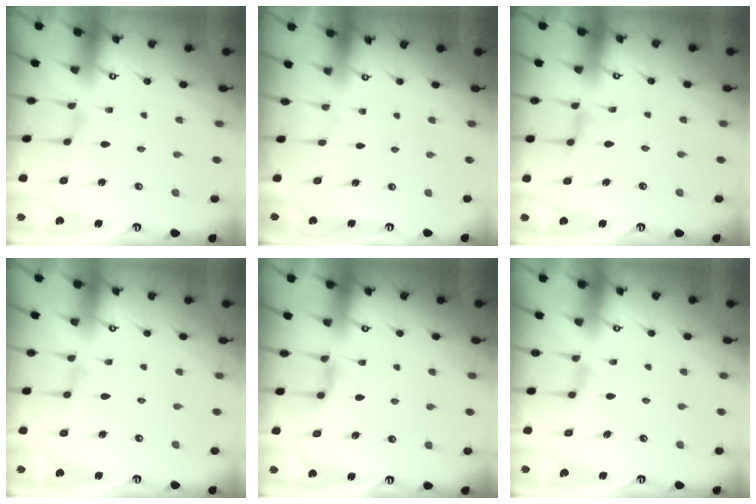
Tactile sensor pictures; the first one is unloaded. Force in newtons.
{"total": 0.0}
{"total": 2.0, "press": 1.9, "slide": 0.4}
{"total": 0.0}
{"total": 4.9, "press": 4.9, "slide": 0.6}
{"total": 2.9, "press": 2.9, "slide": 0.5}